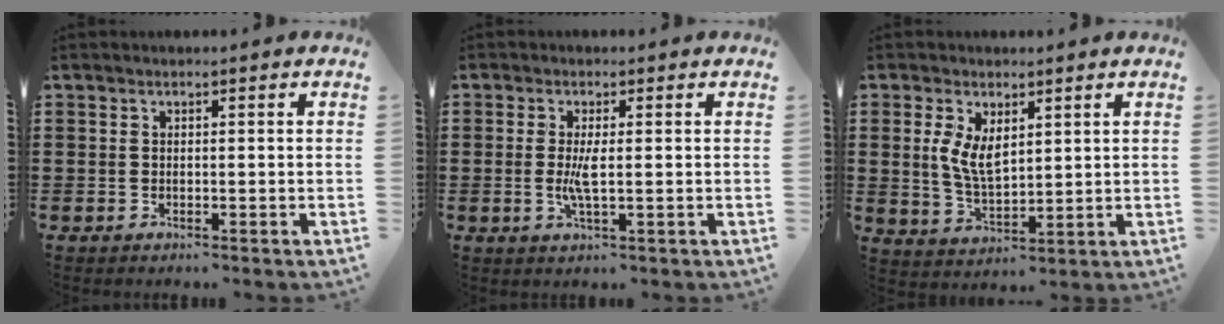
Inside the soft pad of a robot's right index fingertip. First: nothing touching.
{"total": 3.3, "force": [-0.1, 0.5, 3.3], "torque": [-0.073, -0.009, -0.008]}
{"total": 5.7, "force": [1.9, 2.7, 4.6], "torque": [-0.095, 0.005, 0.035]}